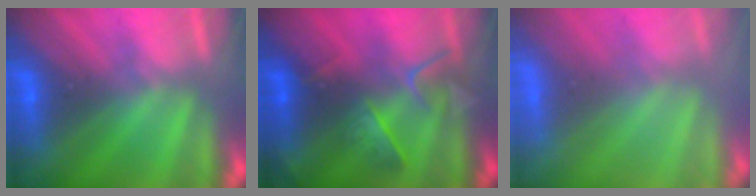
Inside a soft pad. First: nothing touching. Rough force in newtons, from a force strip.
{"total": 2.6}
{"total": 9.1}